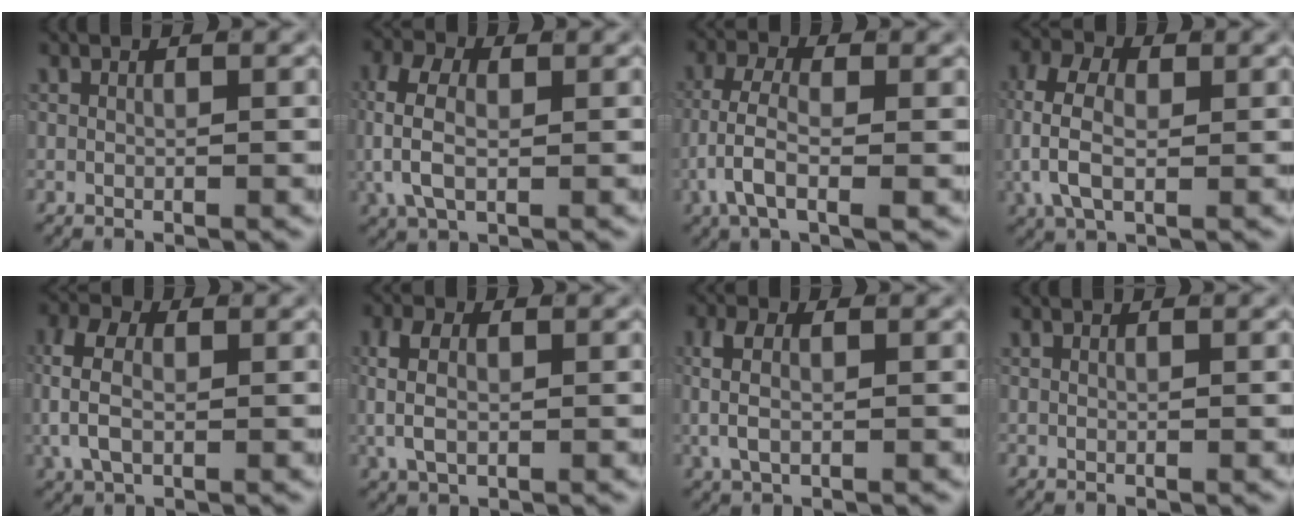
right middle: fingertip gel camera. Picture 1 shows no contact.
{"total": 5.0, "force": [0.2, 3.1, 3.9], "torque": [-0.101, -0.010, 0.008]}
{"total": 4.8, "force": [-1.0, 2.1, 4.2], "torque": [-0.095, -0.014, -0.015]}
{"total": 5.5, "force": [0.0, 3.5, 4.2], "torque": [-0.104, -0.012, 0.005]}
{"total": 4.9, "force": [0.2, 3.3, 3.7], "torque": [-0.093, -0.007, 0.007]}
{"total": 3.9, "force": [0.2, 2.6, 2.9], "torque": [-0.068, -0.006, 0.008]}
{"total": 3.5, "force": [0.1, 2.0, 2.9], "torque": [-0.065, -0.002, 0.003]}
{"total": 0.0}